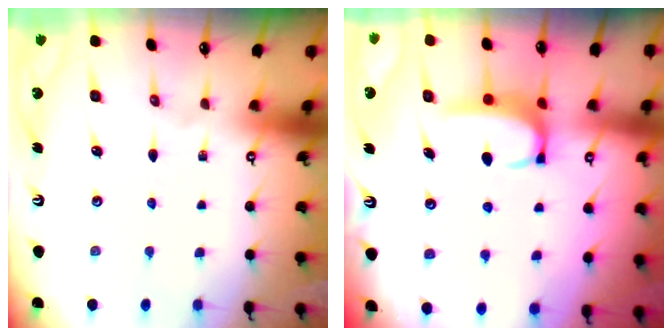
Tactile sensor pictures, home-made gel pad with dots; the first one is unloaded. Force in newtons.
{"total": 3.5, "press": 3.4, "slide": 0.5}